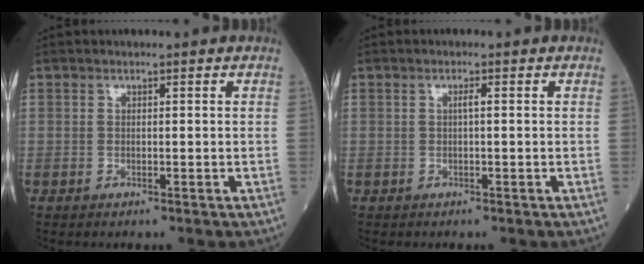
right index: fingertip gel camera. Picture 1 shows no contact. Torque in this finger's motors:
{"motor_torque": [0.15, 0.00, 0.10, 0.03]}